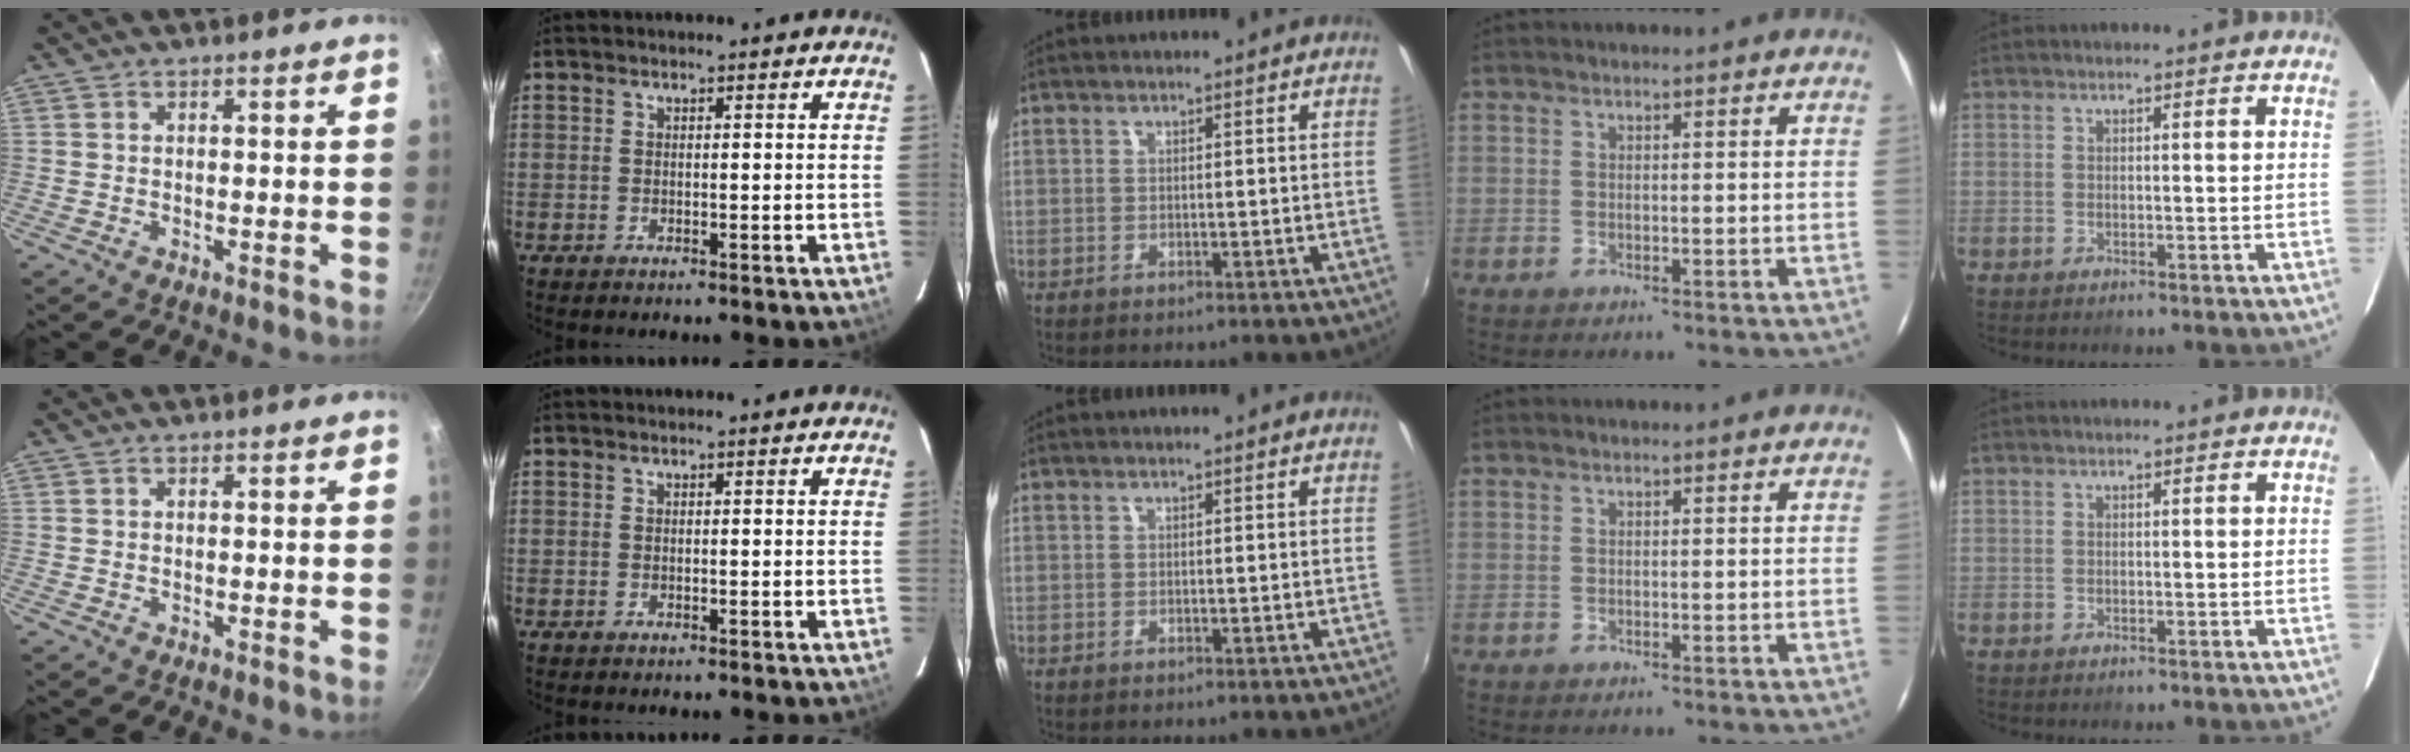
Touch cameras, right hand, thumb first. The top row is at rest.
{}